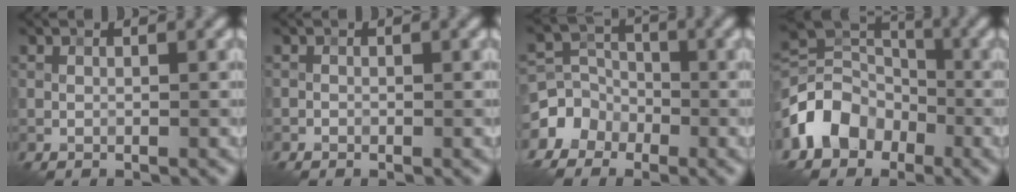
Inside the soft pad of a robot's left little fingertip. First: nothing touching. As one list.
[{"total": 0.0}, {"total": 4.5, "force": [-2.9, 3.5, 0.6], "torque": [0.015, 0.009, -0.067]}, {"total": 6.1, "force": [-2.8, 4.8, 2.5], "torque": [-0.040, 0.001, -0.065]}]